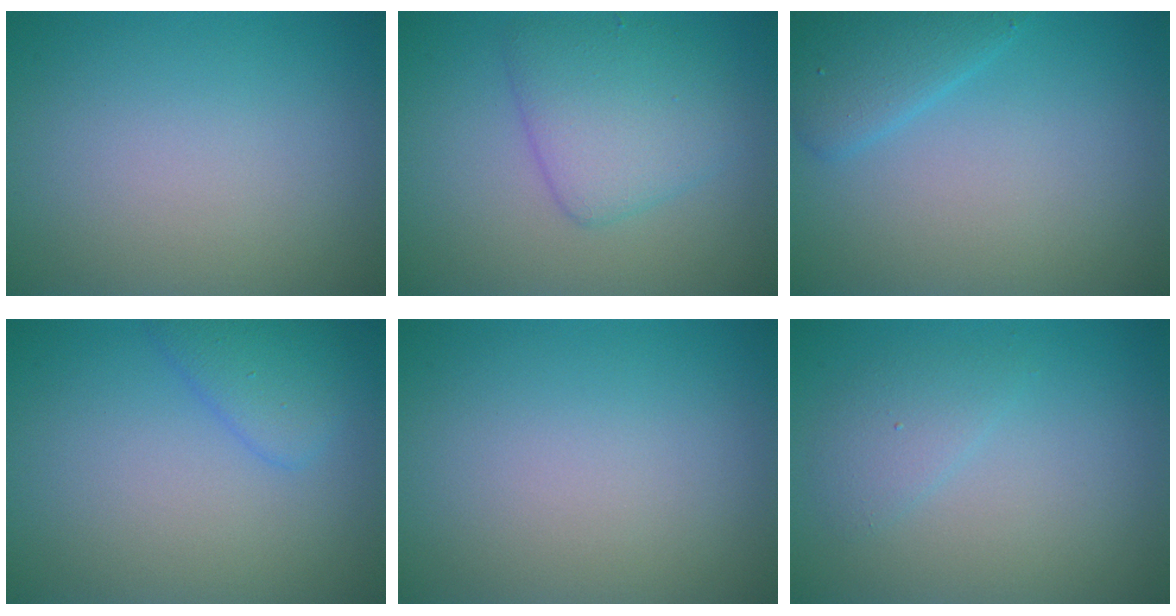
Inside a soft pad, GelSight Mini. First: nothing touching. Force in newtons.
{"total": 4.2, "press": 4.2, "slide": 0.2}
{"total": 2.9, "press": 2.9, "slide": 0.2}
{"total": 2.4, "press": 2.4, "slide": 0.1}
{"total": 0.0}
{"total": 1.7, "press": 1.7, "slide": 0.2}